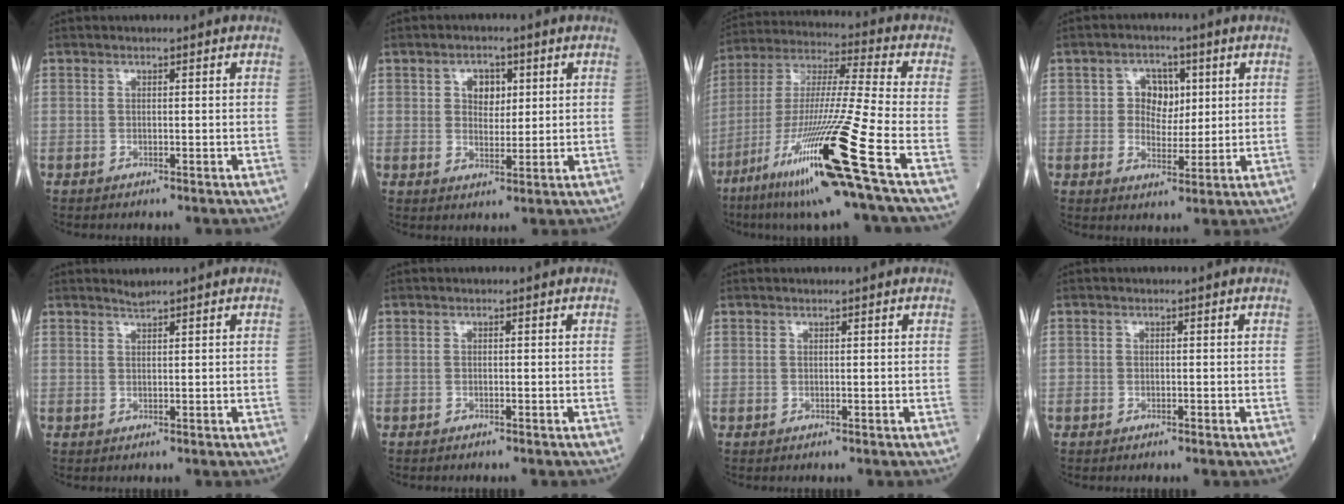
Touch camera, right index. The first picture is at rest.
{"total": 5.6, "force": [1.8, 3.8, 3.6], "torque": [-0.073, 0.014, 0.036]}
{"total": 24.0, "force": [-11.6, -0.7, 21.0], "torque": [-0.400, -0.058, -0.217]}
{"total": 6.6, "force": [1.4, 5.0, 4.0], "torque": [-0.077, 0.017, 0.029]}
{"total": 1.0, "force": [1.0, 0.0, 0.1], "torque": [-0.008, 0.008, 0.023]}
{"total": 1.4, "force": [-1.0, 0.7, 0.7], "torque": [-0.021, -0.003, -0.012]}
{"total": 0.0}
{"total": 1.5, "force": [-0.6, 1.1, 0.7], "torque": [-0.037, 0.006, -0.010]}